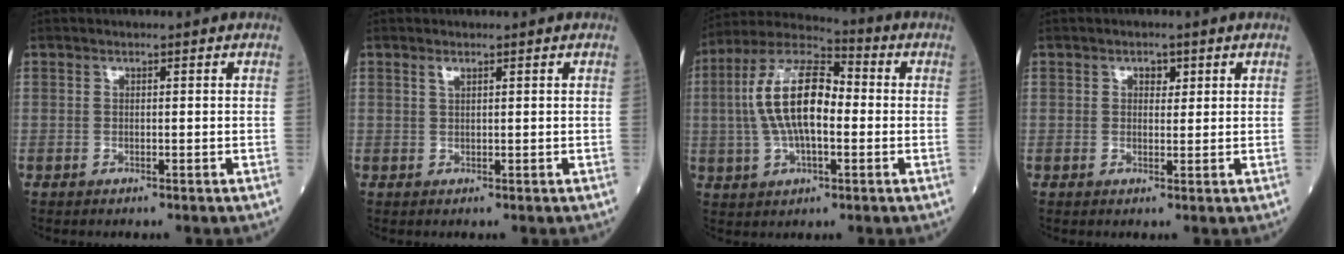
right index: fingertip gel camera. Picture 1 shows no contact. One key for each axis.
{"total": 1.0, "fx": 0.7, "fy": 0.2, "fz": 0.7, "tx": -0.016, "ty": 0.000, "tz": 0.015}
{"total": 13.6, "fx": 0.3, "fy": 5.3, "fz": 12.5, "tx": -0.257, "ty": 0.025, "tz": 0.002}
{"total": 1.8, "fx": 0.8, "fy": 1.2, "fz": 1.0, "tx": -0.012, "ty": 0.001, "tz": 0.010}